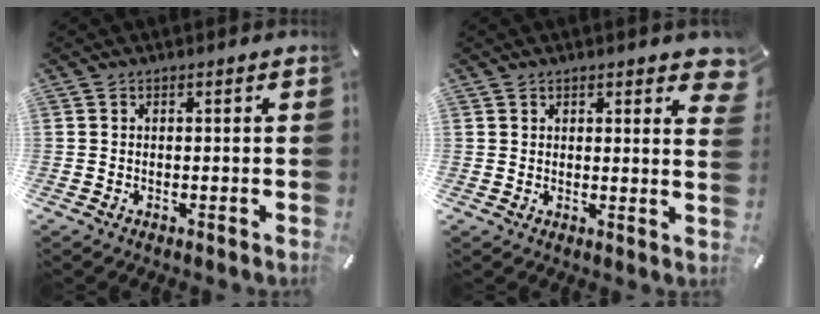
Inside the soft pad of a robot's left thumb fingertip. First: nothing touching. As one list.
[{"total": 2.9, "force": [2.3, 1.1, 1.3], "torque": [-0.008, -0.009, 0.037]}]